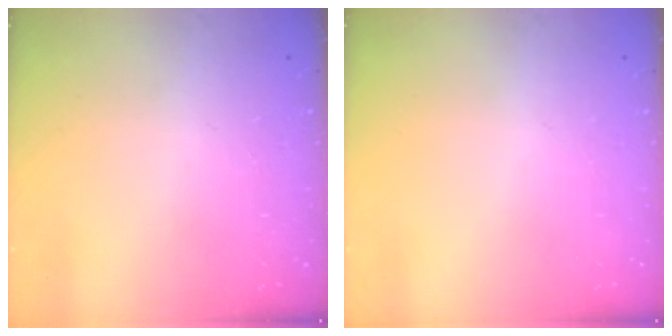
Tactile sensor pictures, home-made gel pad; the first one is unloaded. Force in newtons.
{"total": 0.0}